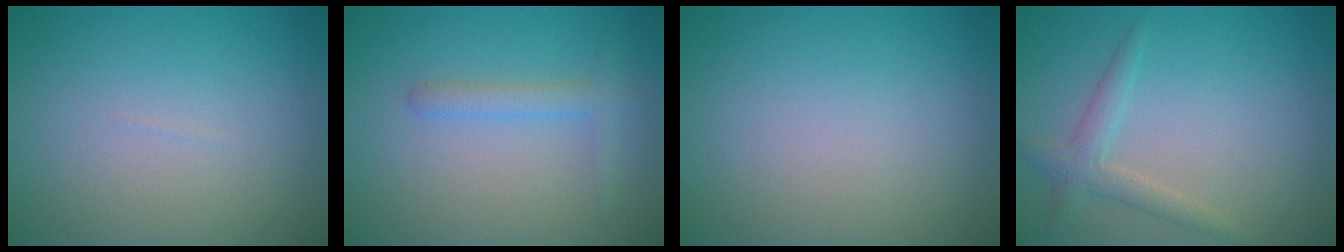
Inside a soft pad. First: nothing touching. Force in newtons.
{"total": 1.7, "press": 1.7, "slide": 0.1}
{"total": 0.0}
{"total": 2.1, "press": 2.1, "slide": 0.0}